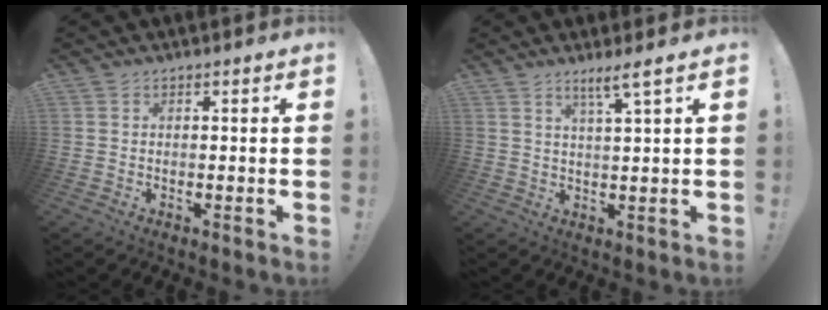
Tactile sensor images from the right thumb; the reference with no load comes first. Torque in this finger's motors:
{"motor_torque": [0.00, 0.00, 0.09, 0.23, 0.04]}